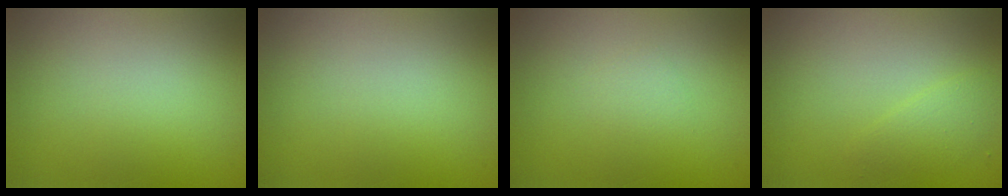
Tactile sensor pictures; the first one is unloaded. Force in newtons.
{"total": 0.0}
{"total": 0.8, "press": 0.8, "slide": 0.1}
{"total": 1.3, "press": 1.3, "slide": 0.0}